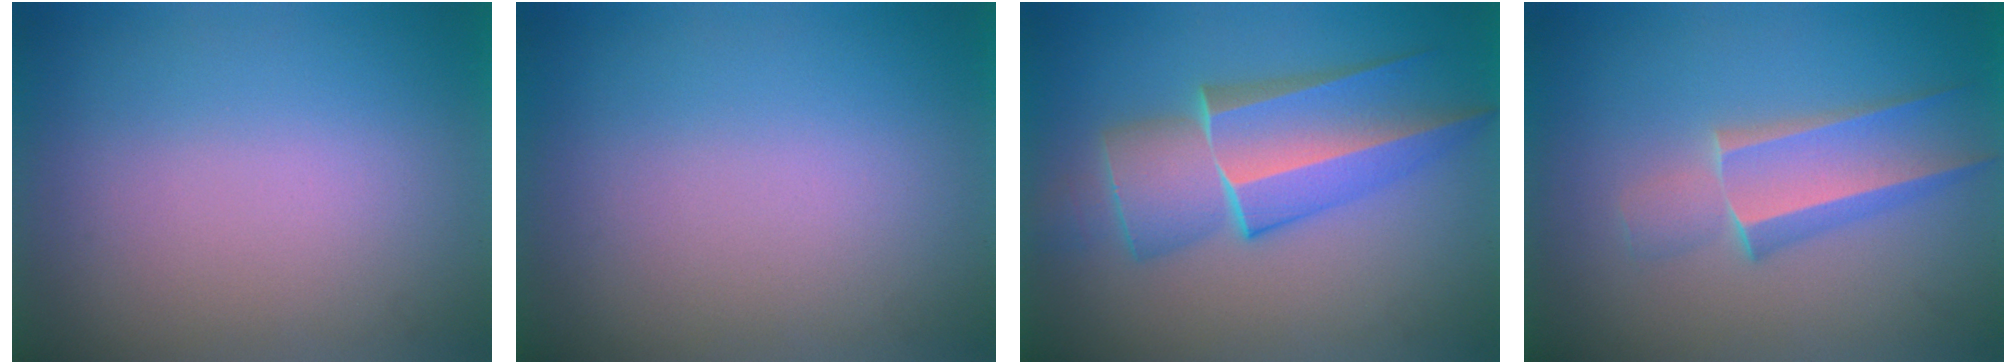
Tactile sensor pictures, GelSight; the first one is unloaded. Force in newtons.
{"total": 0.0}
{"total": 5.6}
{"total": 2.2}